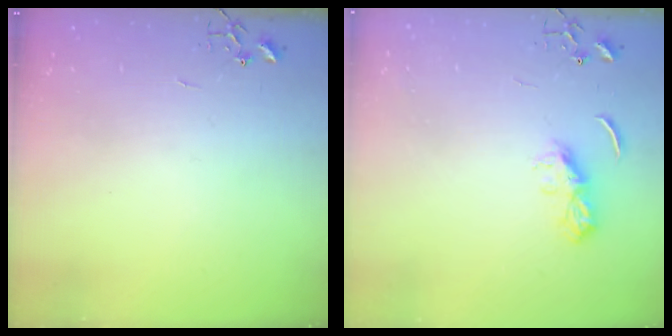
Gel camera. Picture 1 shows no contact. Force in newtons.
{"total": 6.7, "press": 6.7, "slide": 0.6}